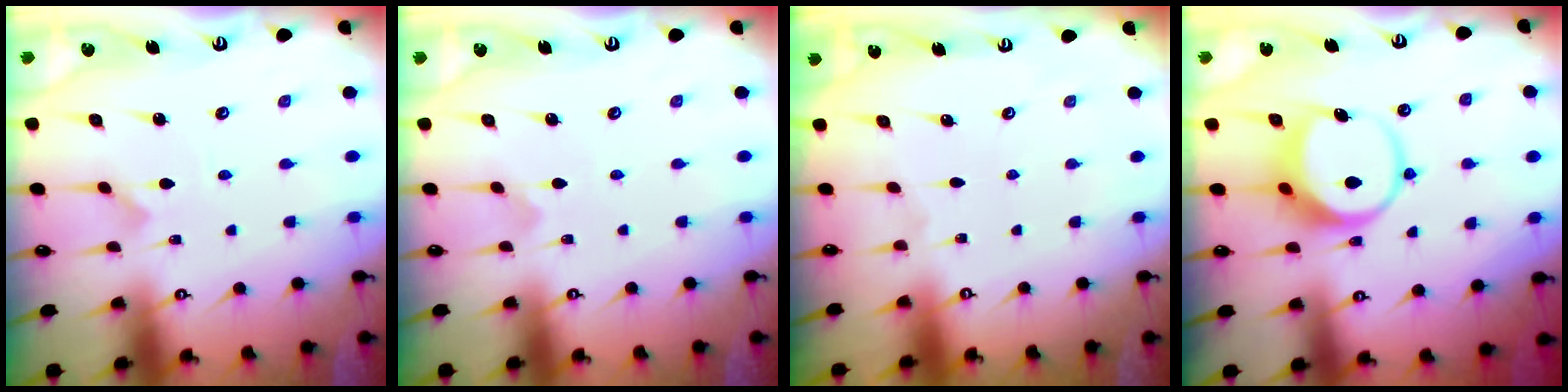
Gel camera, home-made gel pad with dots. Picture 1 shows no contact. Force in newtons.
{"total": 0.0}
{"total": 0.0}
{"total": 9.6, "press": 9.6, "slide": 0.9}